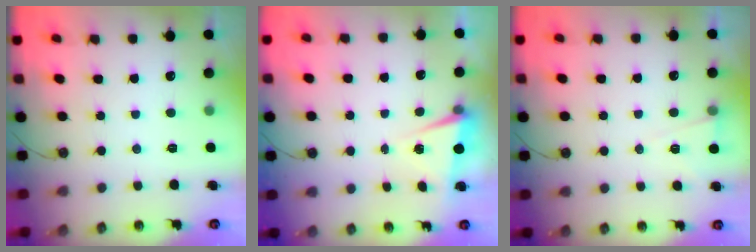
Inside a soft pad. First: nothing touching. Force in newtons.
{"total": 1.9, "press": 1.4, "slide": 1.3}
{"total": 6.4, "press": 4.7, "slide": 4.3}